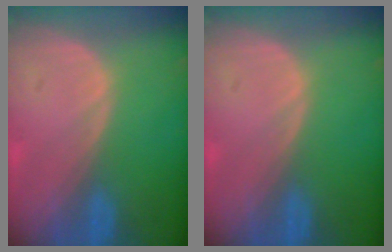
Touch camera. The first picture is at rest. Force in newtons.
{"total": 0.0}